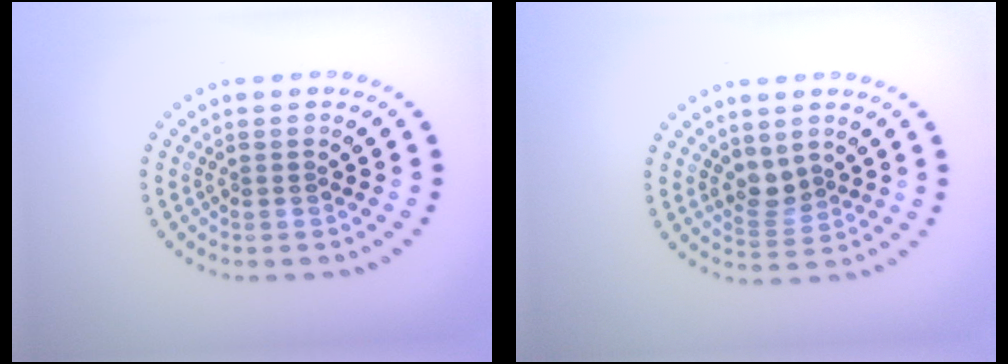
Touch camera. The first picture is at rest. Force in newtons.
{"total": 2.1, "press": 1.6, "slide": 1.3}